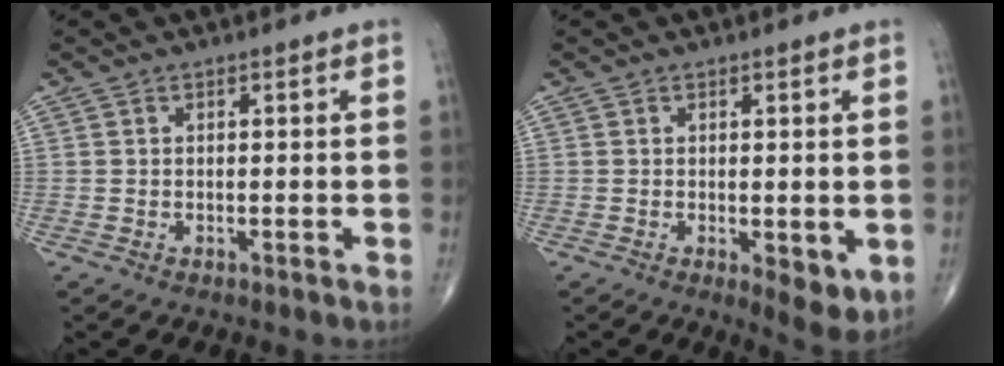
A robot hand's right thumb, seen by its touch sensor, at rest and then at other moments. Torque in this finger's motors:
{"motor_torque": [-0.17, 0.42, -0.05, -0.16, 0.03]}